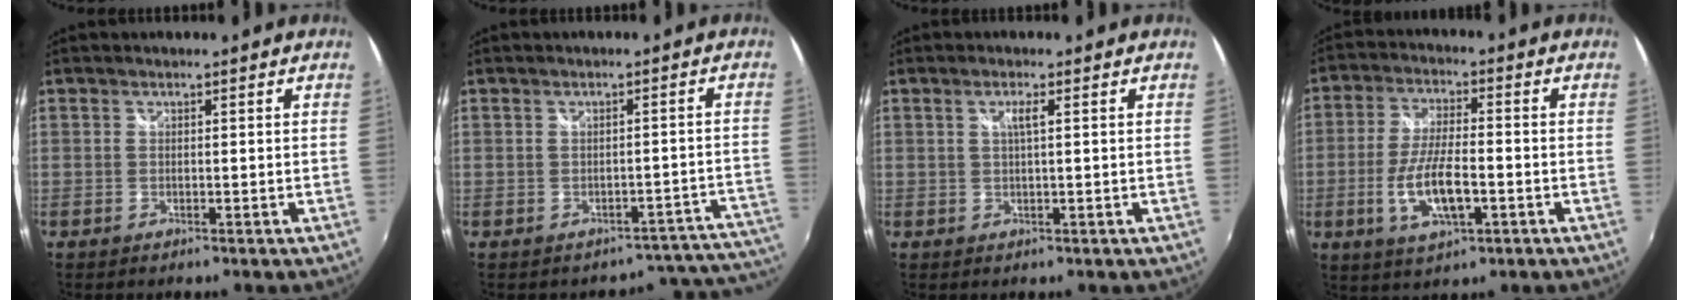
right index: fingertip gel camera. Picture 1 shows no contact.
{"total": 10.2, "force": [-9.7, 3.0, 1.0], "torque": [0.017, 0.034, -0.108]}
{"total": 1.6, "force": [0.5, -0.2, 1.5], "torque": [-0.027, -0.001, 0.007]}
{"total": 10.4, "force": [-3.1, 3.4, 9.3], "torque": [-0.186, -0.007, -0.056]}